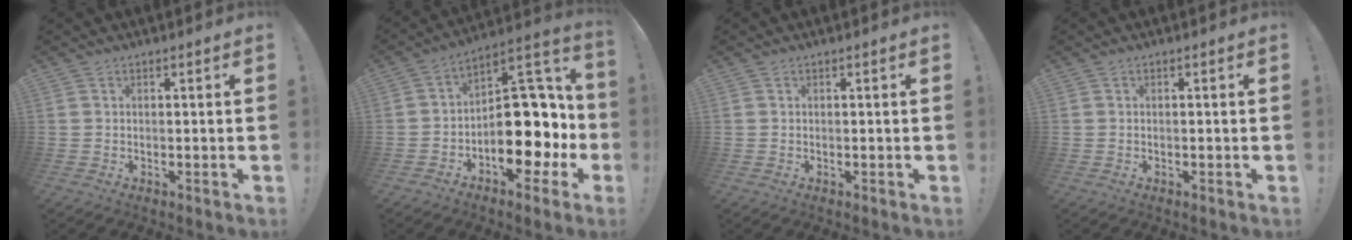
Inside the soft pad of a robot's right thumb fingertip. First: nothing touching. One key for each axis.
{"total": 20.8, "fx": -4.5, "fy": 11.5, "fz": 16.7, "tx": -0.215, "ty": 0.029, "tz": -0.050}
{"total": 0.0}
{"total": 0.0}